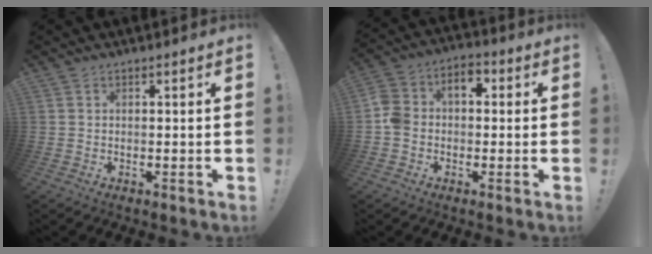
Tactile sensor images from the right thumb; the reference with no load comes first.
{"total": 7.3, "force": [-1.5, 5.8, 4.1], "torque": [-0.081, 0.023, -0.025]}